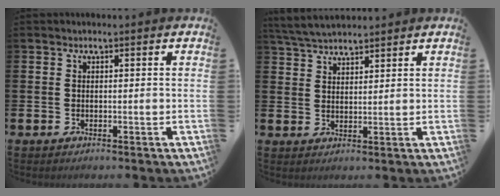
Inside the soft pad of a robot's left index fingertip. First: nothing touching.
{"total": 4.2, "force": [4.1, 0.7, 0.7], "torque": [-0.034, -0.010, 0.078]}